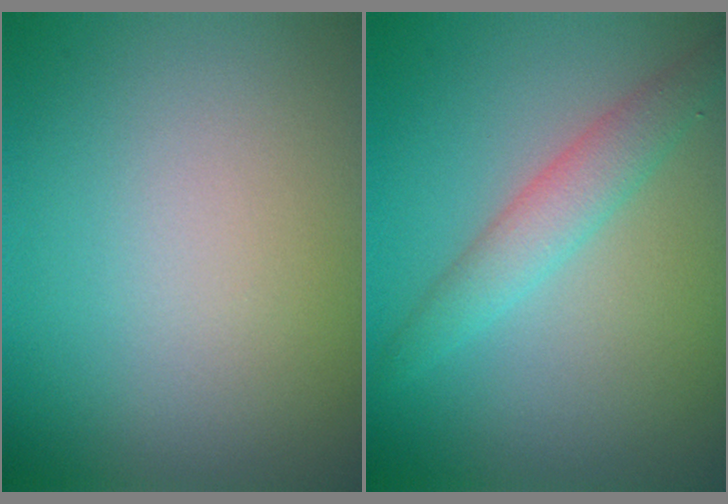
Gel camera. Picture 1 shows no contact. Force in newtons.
{"total": 2.8, "press": 2.8, "slide": 0.0}